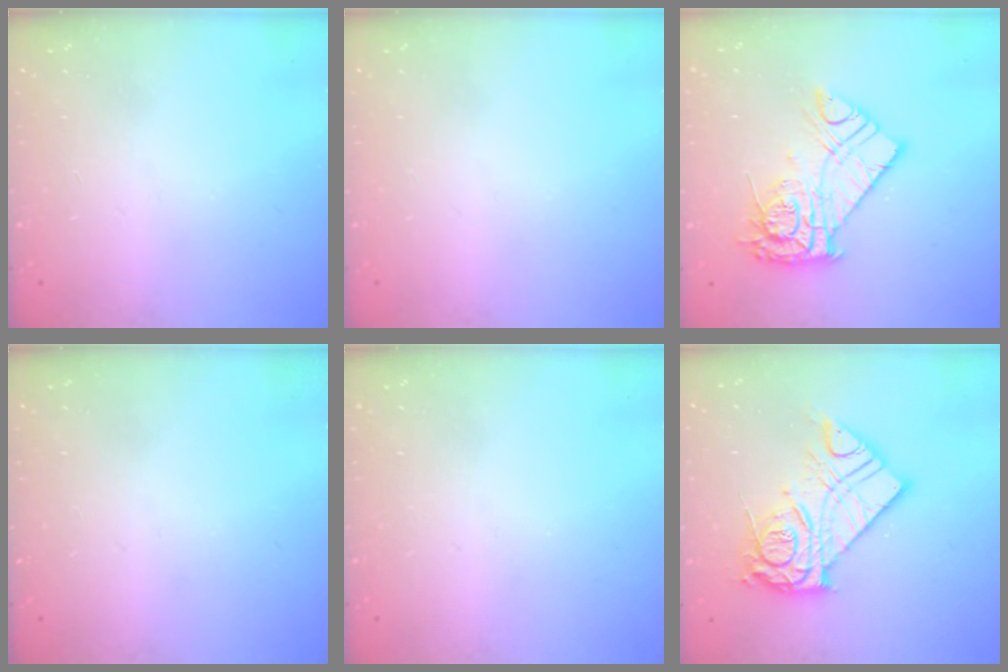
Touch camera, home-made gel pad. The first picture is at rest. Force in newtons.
{"total": 0.0}
{"total": 13.4, "press": 13.3, "slide": 1.4}
{"total": 0.0}
{"total": 0.0}
{"total": 16.0, "press": 16.0, "slide": 1.3}